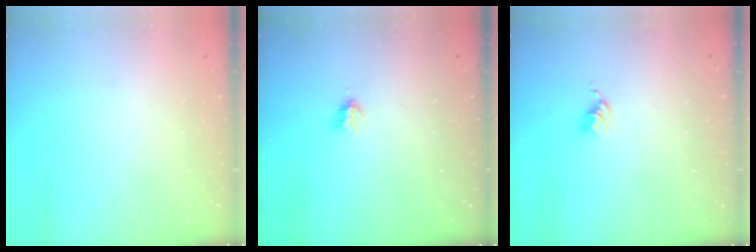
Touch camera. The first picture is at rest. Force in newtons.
{"total": 2.9, "press": 2.9, "slide": 0.5}
{"total": 3.9, "press": 3.8, "slide": 0.3}